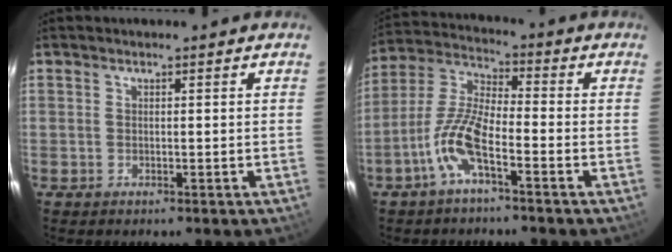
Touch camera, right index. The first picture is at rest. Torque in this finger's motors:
{"motor_torque": [0.32, -0.23, 0.28, 0.07]}